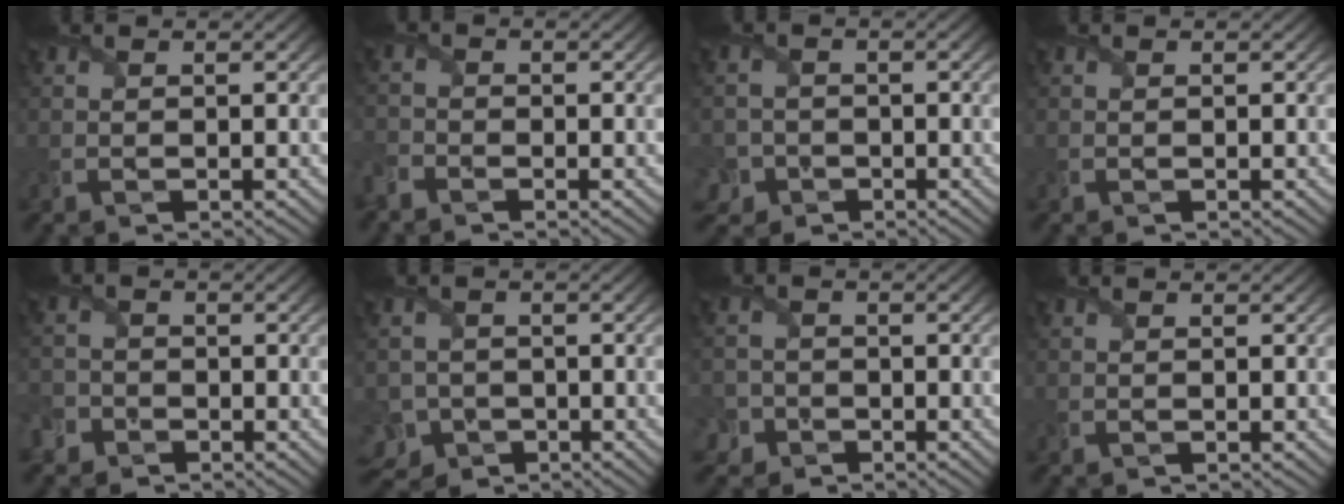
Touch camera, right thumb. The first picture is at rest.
{"total": 2.6, "force": [-2.3, 1.1, 0.7], "torque": [-0.020, -0.010, -0.061]}
{"total": 4.4, "force": [-2.4, 3.6, 1.0], "torque": [-0.020, -0.006, -0.054]}
{"total": 0.0}
{"total": 3.4, "force": [-2.2, 2.5, 0.7], "torque": [-0.018, -0.004, -0.052]}
{"total": 5.8, "force": [-3.2, 4.4, 1.9], "torque": [-0.042, -0.019, -0.058]}
{"total": 3.8, "force": [-2.2, 3.0, 0.7], "torque": [-0.015, 0.000, -0.053]}
{"total": 0.0}